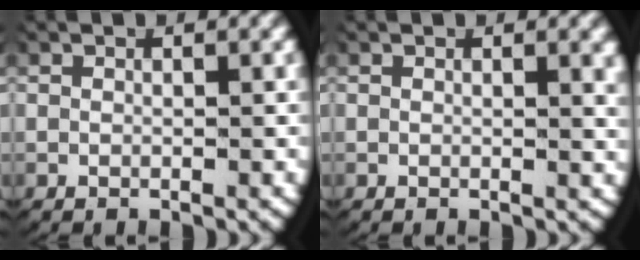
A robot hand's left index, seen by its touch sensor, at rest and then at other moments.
{"total": 0.8, "force": [0.5, -0.1, 0.7], "torque": [-0.010, -0.006, 0.008]}